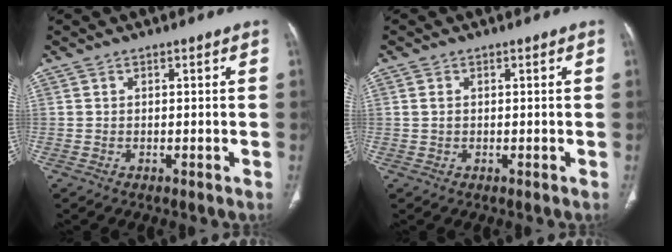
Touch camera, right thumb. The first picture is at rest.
{"total": 1.2, "force": [0.2, 0.8, 0.8], "torque": [-0.018, 0.001, 0.008]}